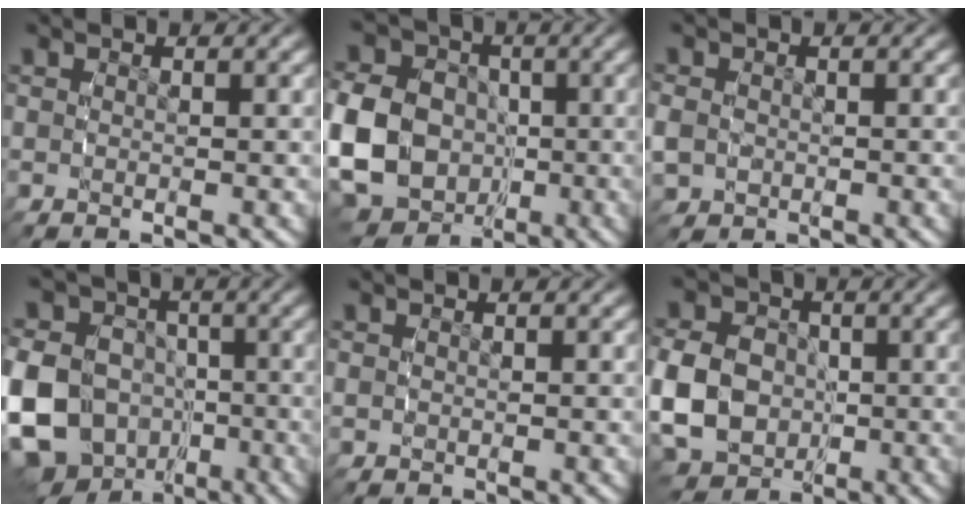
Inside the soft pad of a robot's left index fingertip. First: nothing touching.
{"total": 12.8, "force": [-2.5, 11.3, 5.3], "torque": [-0.136, -0.048, -0.040]}
{"total": 2.7, "force": [-0.9, 2.4, 0.7], "torque": [-0.030, -0.015, -0.011]}
{"total": 14.8, "force": [-3.4, 13.3, 5.6], "torque": [-0.142, -0.065, -0.058]}
{"total": 0.7, "force": [-0.2, 0.7, 0.1], "torque": [-0.008, -0.007, 0.002]}
{"total": 8.7, "force": [-2.1, 7.6, 3.7], "torque": [-0.096, -0.038, -0.026]}